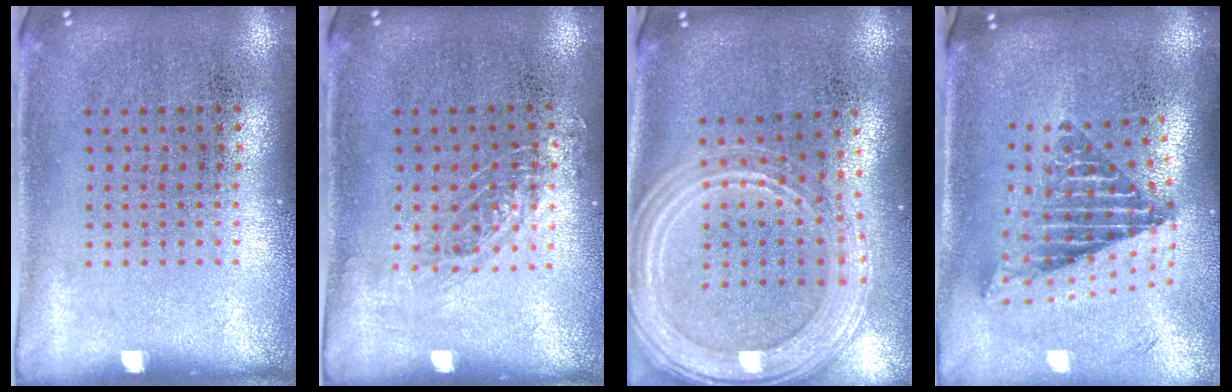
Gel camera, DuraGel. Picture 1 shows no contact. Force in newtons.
{"total": 0.9, "press": 0.8, "slide": 0.2}
{"total": 2.4, "press": 2.0, "slide": 1.3}
{"total": 2.5, "press": 1.7, "slide": 1.9}